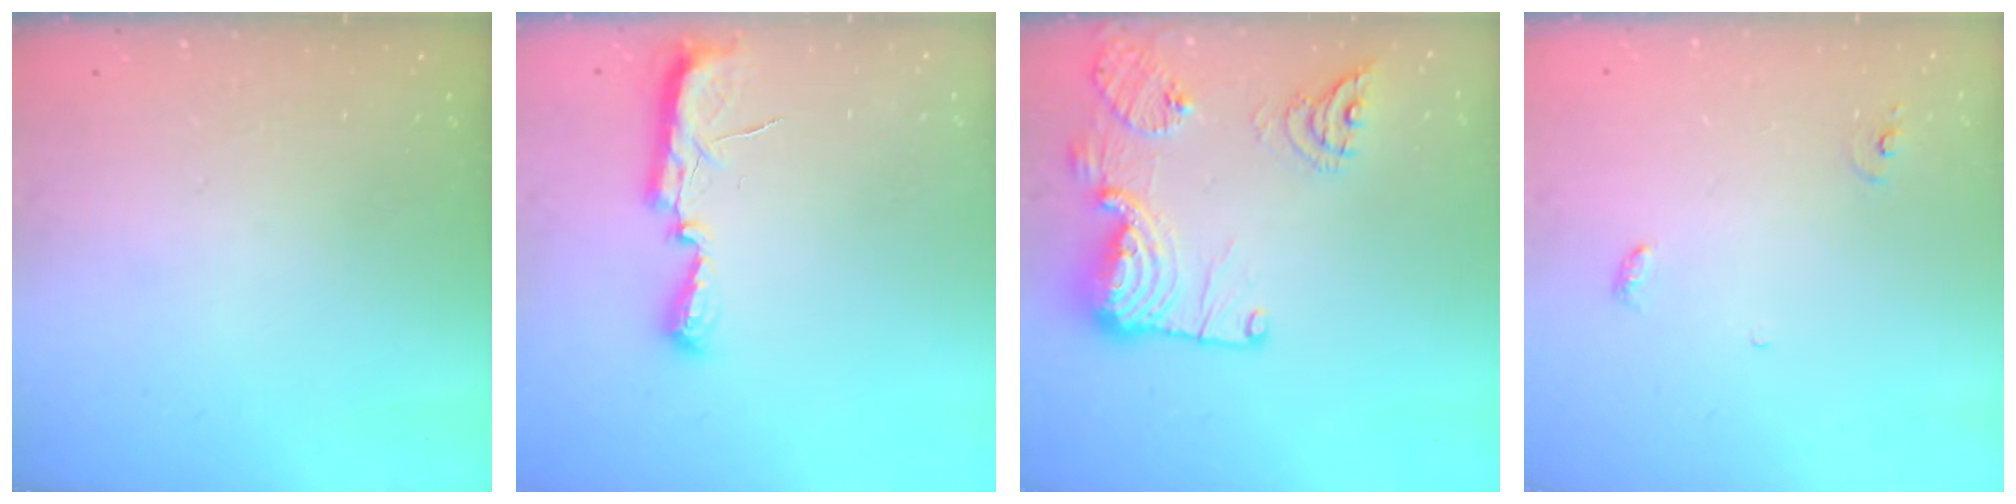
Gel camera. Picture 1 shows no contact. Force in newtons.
{"total": 9.8, "press": 8.5, "slide": 4.8}
{"total": 19.1, "press": 18.3, "slide": 5.5}
{"total": 3.4, "press": 3.4, "slide": 0.2}